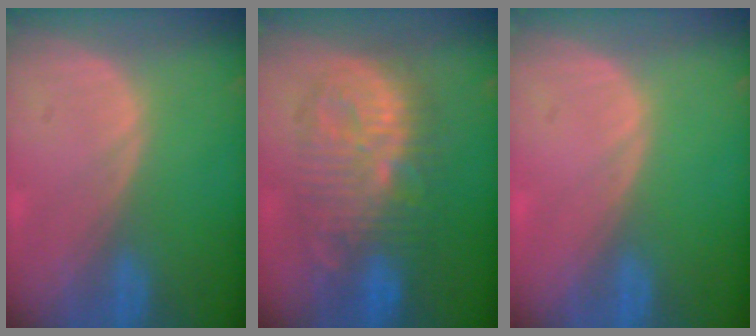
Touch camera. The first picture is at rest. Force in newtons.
{"total": 10.4, "press": 10.4, "slide": 0.4}
{"total": 0.0}